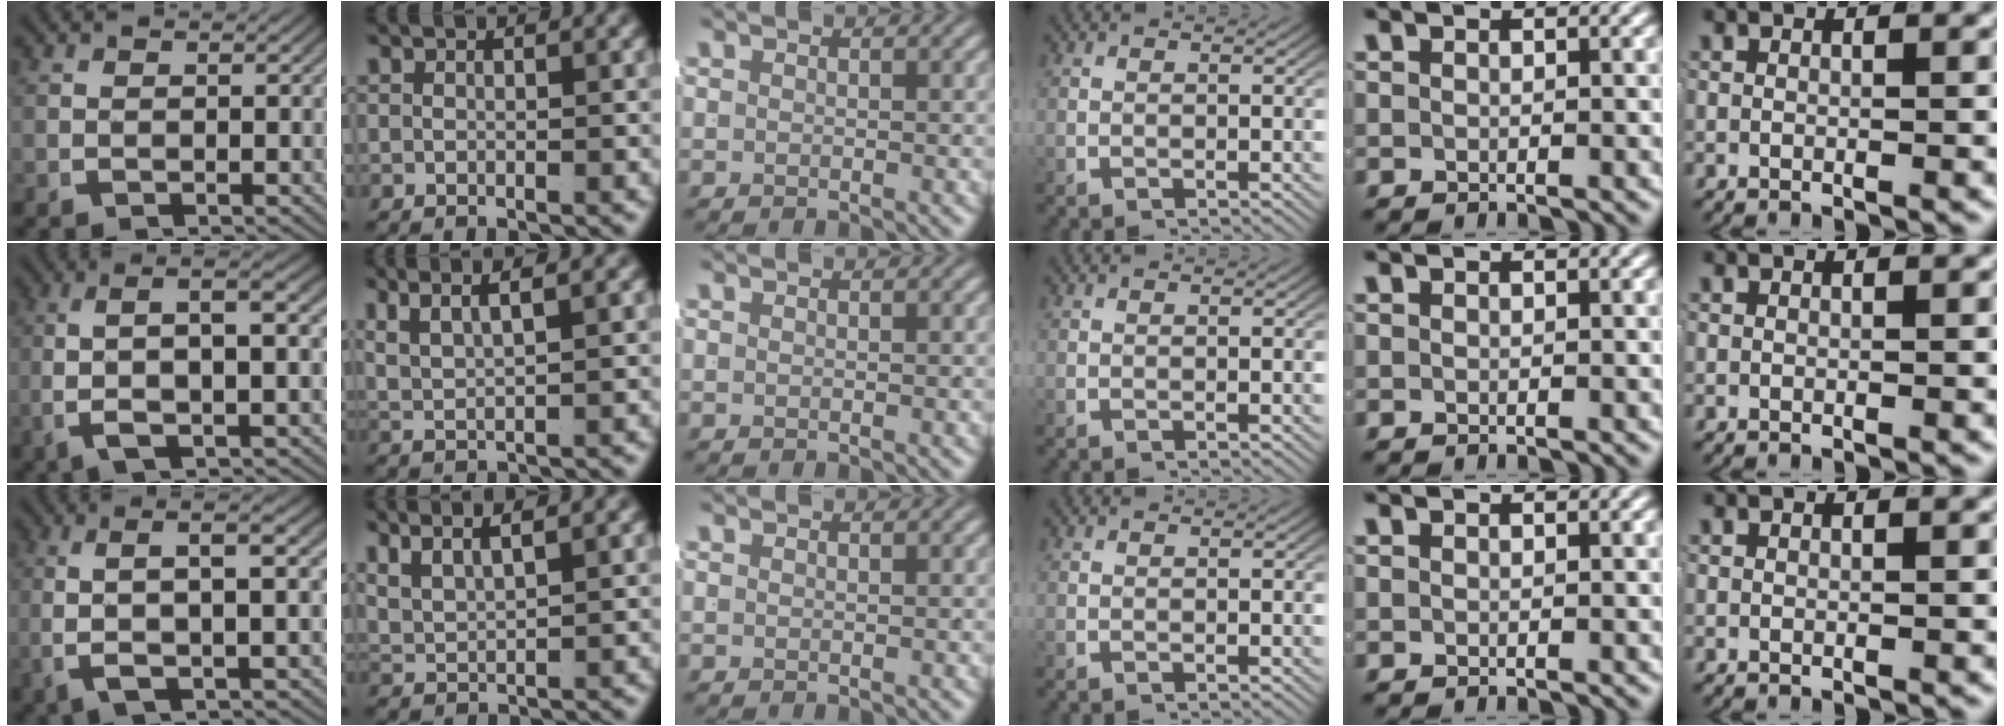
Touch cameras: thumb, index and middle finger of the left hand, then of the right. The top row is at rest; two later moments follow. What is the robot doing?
{"motion": "lift_and_place", "object": "jacket"}